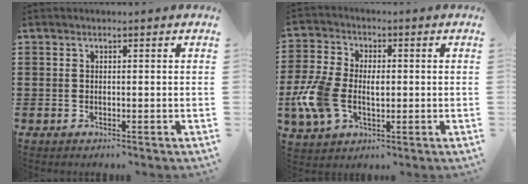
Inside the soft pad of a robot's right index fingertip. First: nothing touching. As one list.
[{"total": 8.3, "force": [-1.1, 5.5, 6.1], "torque": [-0.152, 0.003, -0.025]}]